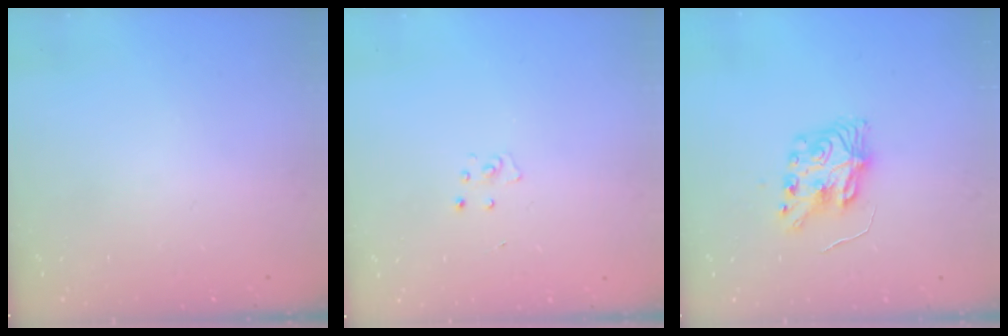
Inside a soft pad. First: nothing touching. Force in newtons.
{"total": 2.7, "press": 2.7, "slide": 0.3}
{"total": 8.5, "press": 8.5, "slide": 0.3}